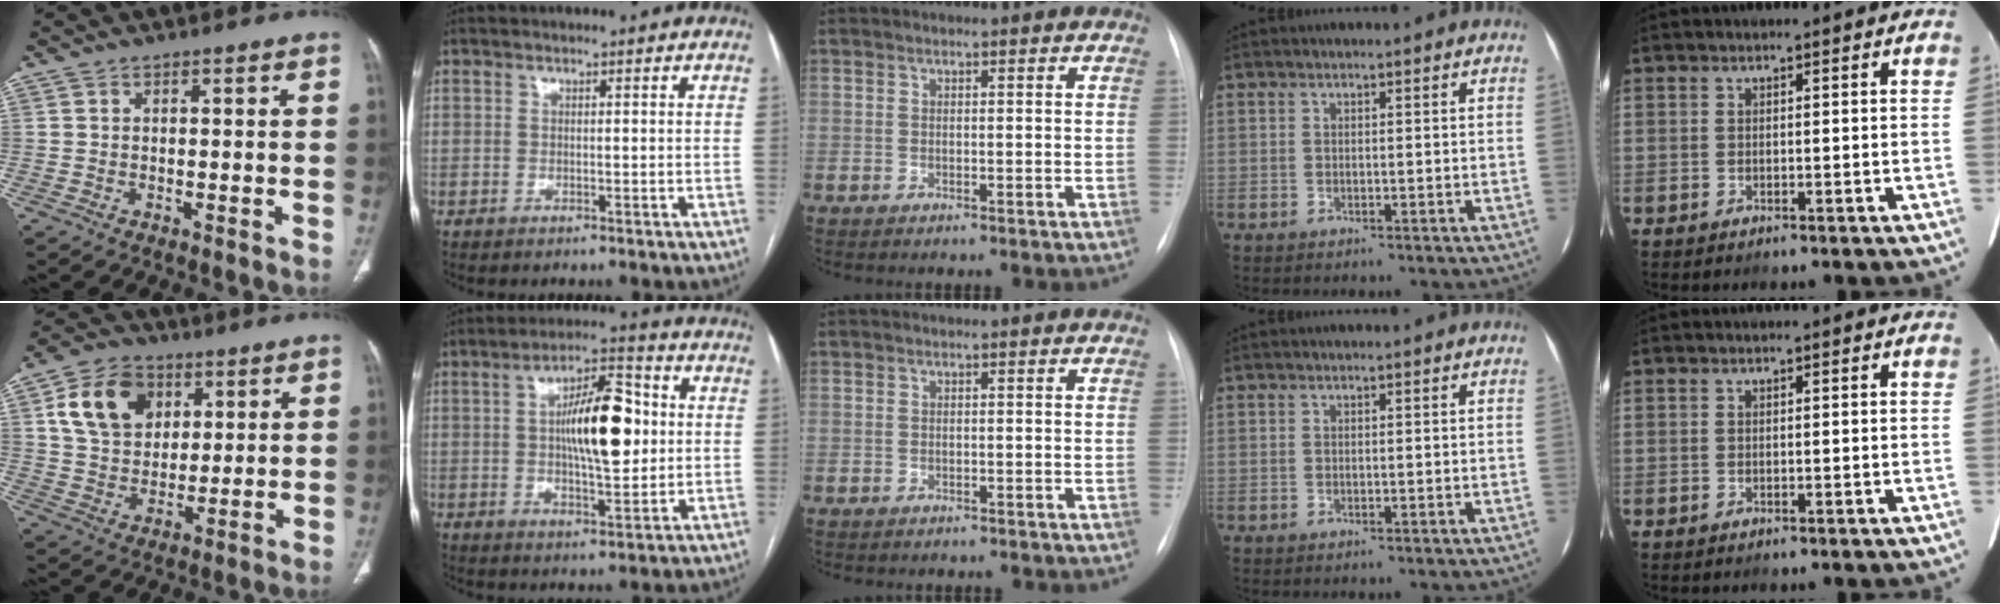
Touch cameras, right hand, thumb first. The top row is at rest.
{"thumb": {"total": 13.5, "force": [4.8, 10.0, 7.7], "torque": [-0.111, -0.005, 0.087]}, "index": {"total": 12.7, "force": [1.3, 3.8, 12.0], "torque": [-0.203, 0.020, 0.021]}, "middle": {"total": 1.3, "force": [-1.1, 0.4, 0.4], "torque": [-0.017, -0.004, -0.012]}}